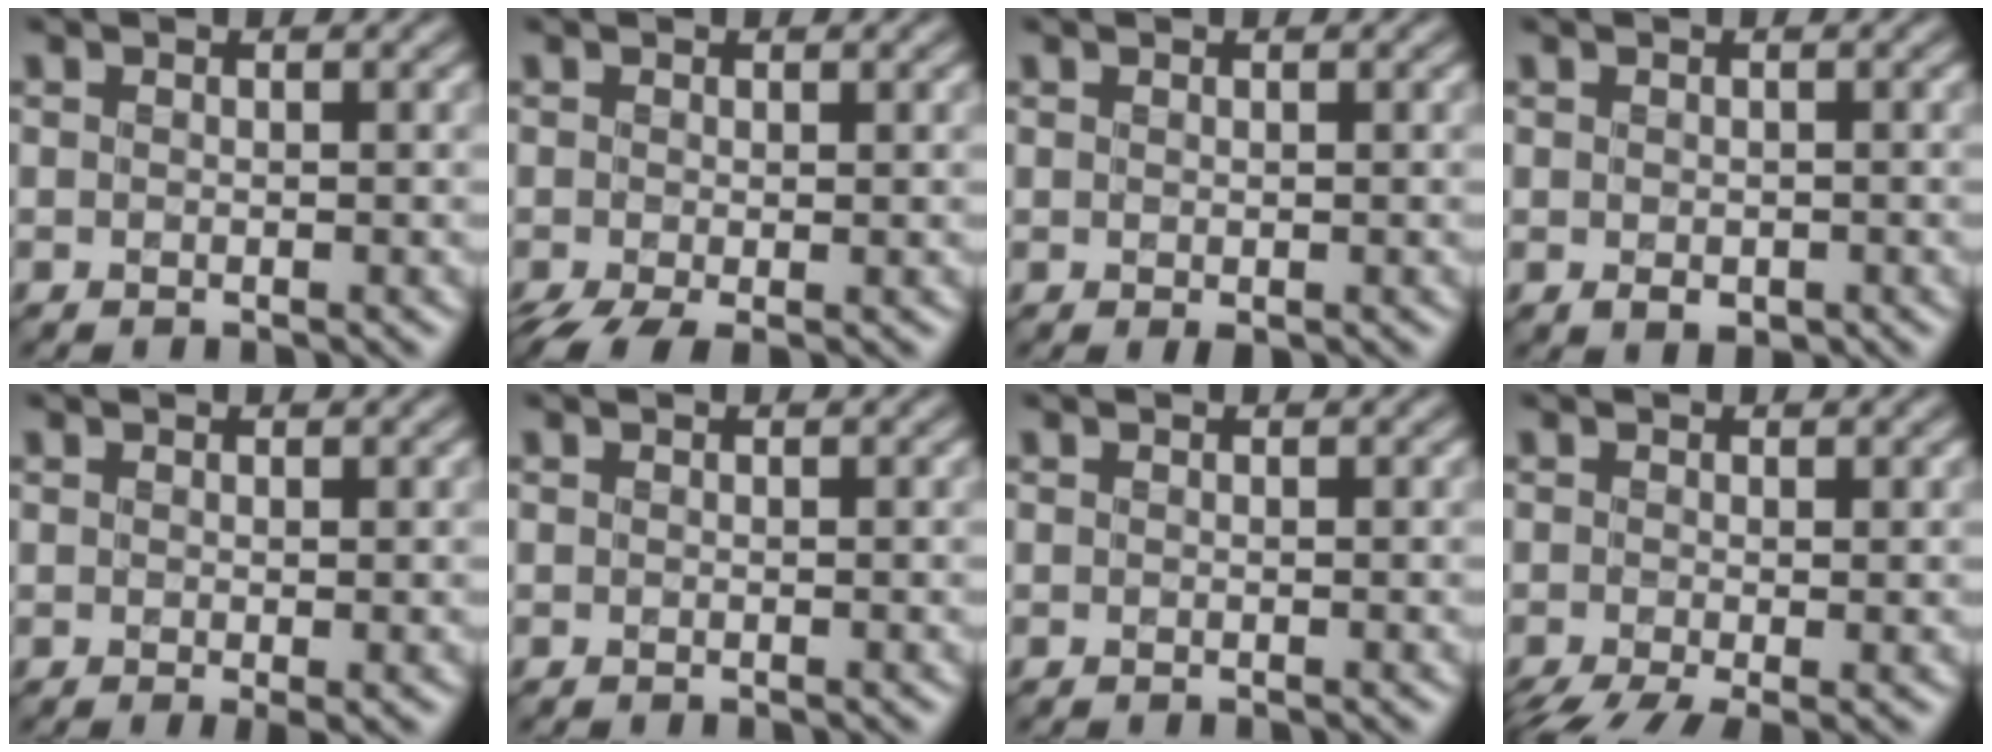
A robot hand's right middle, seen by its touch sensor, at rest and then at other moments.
{"total": 3.1, "force": [-1.6, 1.0, 2.4], "torque": [-0.050, -0.012, -0.031]}
{"total": 0.6, "force": [0.0, 0.4, 0.4], "torque": [-0.006, -0.003, 0.001]}
{"total": 1.1, "force": [-0.2, 0.8, 0.7], "torque": [-0.011, -0.005, -0.002]}
{"total": 0.8, "force": [0.0, 0.1, 0.8], "torque": [-0.013, -0.008, 0.000]}
{"total": 0.0}
{"total": 0.0}
{"total": 4.5, "force": [-2.4, 1.3, 3.5], "torque": [-0.064, -0.016, -0.041]}